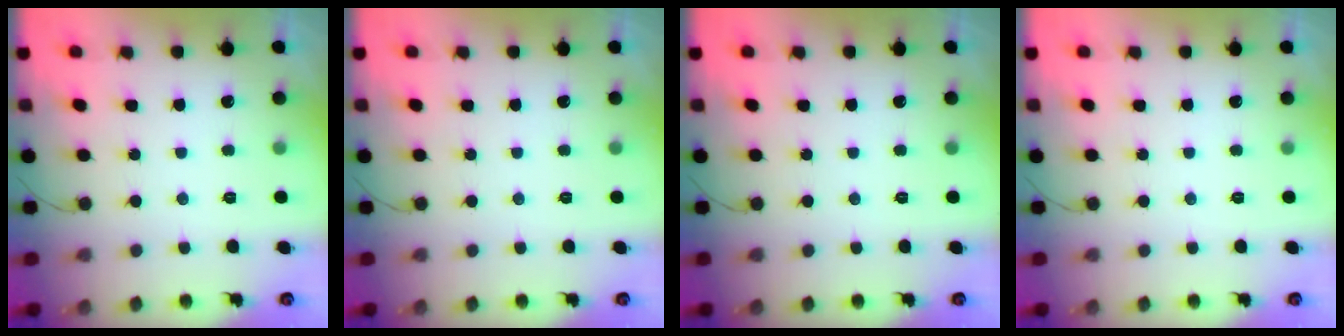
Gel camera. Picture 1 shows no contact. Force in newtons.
{"total": 0.0}
{"total": 0.0}
{"total": 0.0}